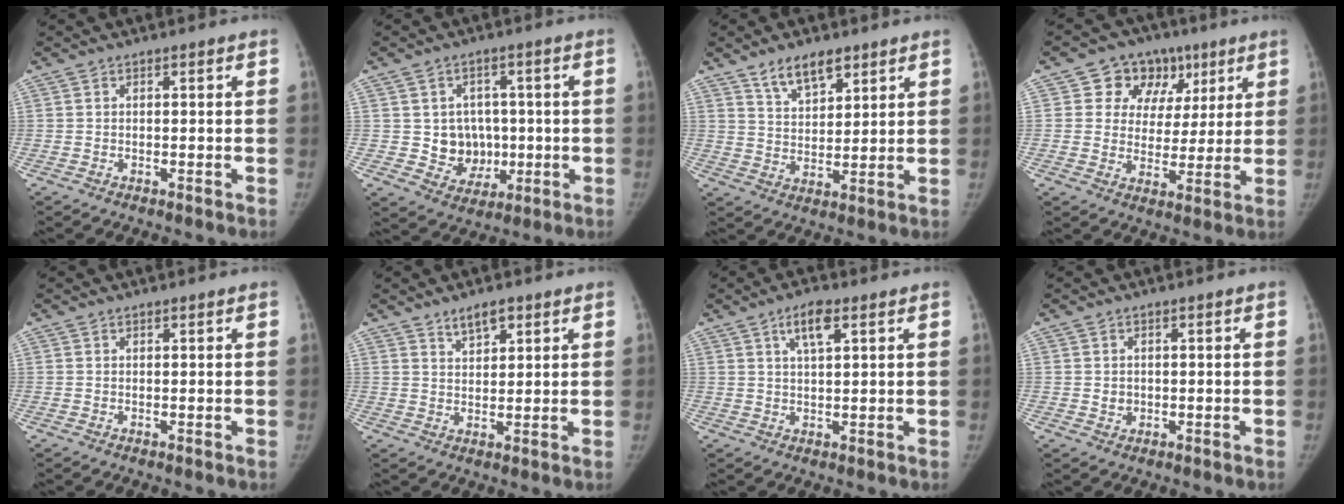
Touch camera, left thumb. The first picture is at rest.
{"total": 8.3, "force": [-0.1, 7.4, 3.8], "torque": [-0.010, 0.005, 0.012]}
{"total": 7.5, "force": [5.3, 3.3, 4.2], "torque": [-0.052, -0.034, 0.097]}
{"total": 11.5, "force": [5.5, 9.4, 3.9], "torque": [-0.012, -0.007, 0.083]}
{"total": 0.0}
{"total": 4.2, "force": [3.0, 1.6, 2.5], "torque": [-0.030, -0.020, 0.053]}
{"total": 5.4, "force": [2.7, 1.4, 4.5], "torque": [-0.081, -0.005, 0.047]}
{"total": 1.7, "force": [0.0, 1.4, 0.9], "torque": [-0.009, 0.001, 0.006]}